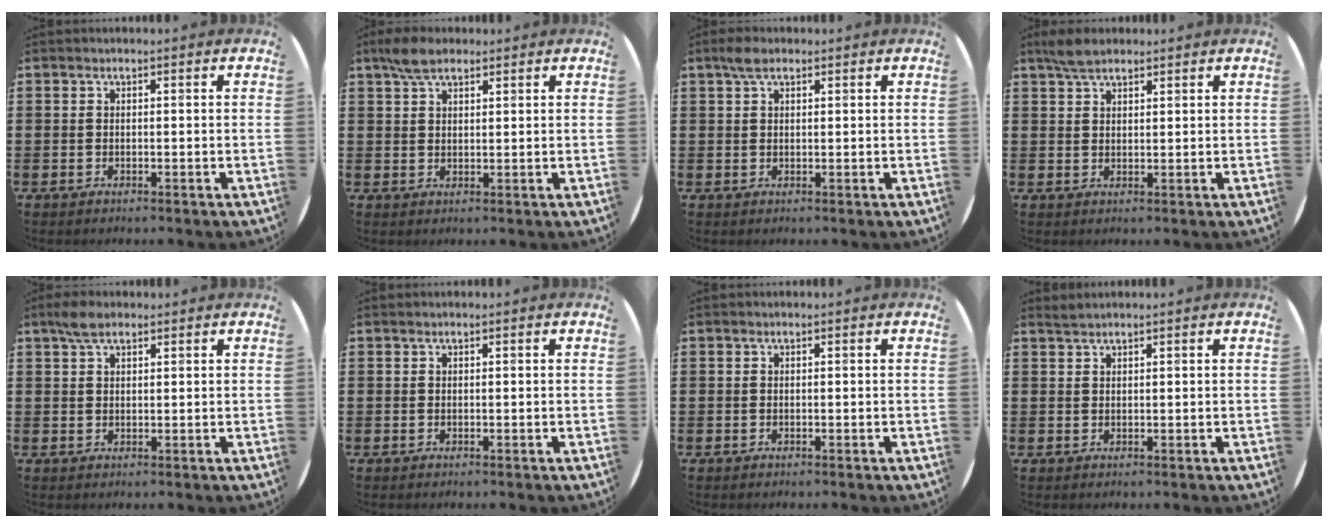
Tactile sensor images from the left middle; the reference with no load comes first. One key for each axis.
{"total": 4.1, "fx": 3.1, "fy": 1.8, "fz": 2.1, "tx": -0.048, "ty": 0.009, "tz": 0.056}
{"total": 2.2, "fx": 1.5, "fy": 1.0, "fz": 1.3, "tx": -0.021, "ty": 0.003, "tz": 0.025}
{"total": 3.5, "fx": 2.8, "fy": 1.3, "fz": 1.6, "tx": -0.037, "ty": 0.007, "tz": 0.053}
{"total": 3.1, "fx": 2.2, "fy": 1.3, "fz": 1.6, "tx": -0.028, "ty": 0.004, "tz": 0.038}
{"total": 0.0}
{"total": 0.0}
{"total": 0.9, "fx": 0.9, "fy": -0.1, "fz": 0.1, "tx": -0.001, "ty": 0.000, "tz": 0.018}